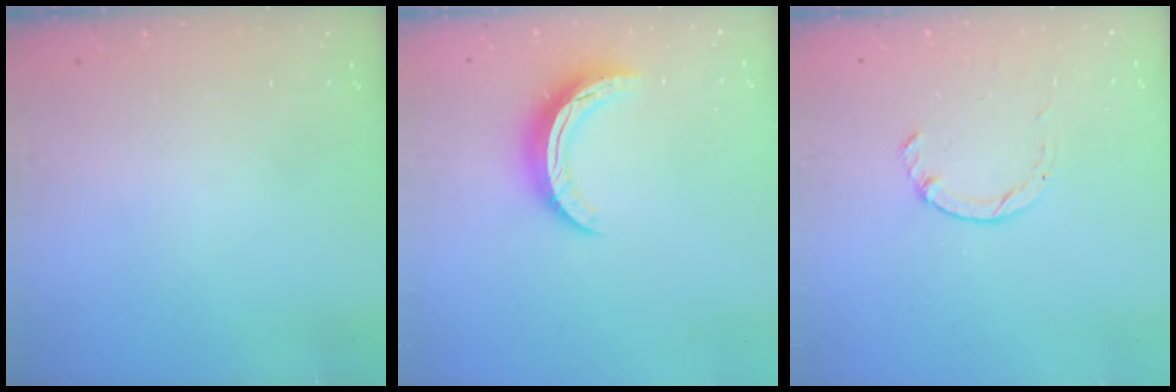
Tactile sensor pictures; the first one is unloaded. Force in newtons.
{"total": 9.4, "press": 9.4, "slide": 0.7}
{"total": 1.0, "press": 1.0, "slide": 0.3}